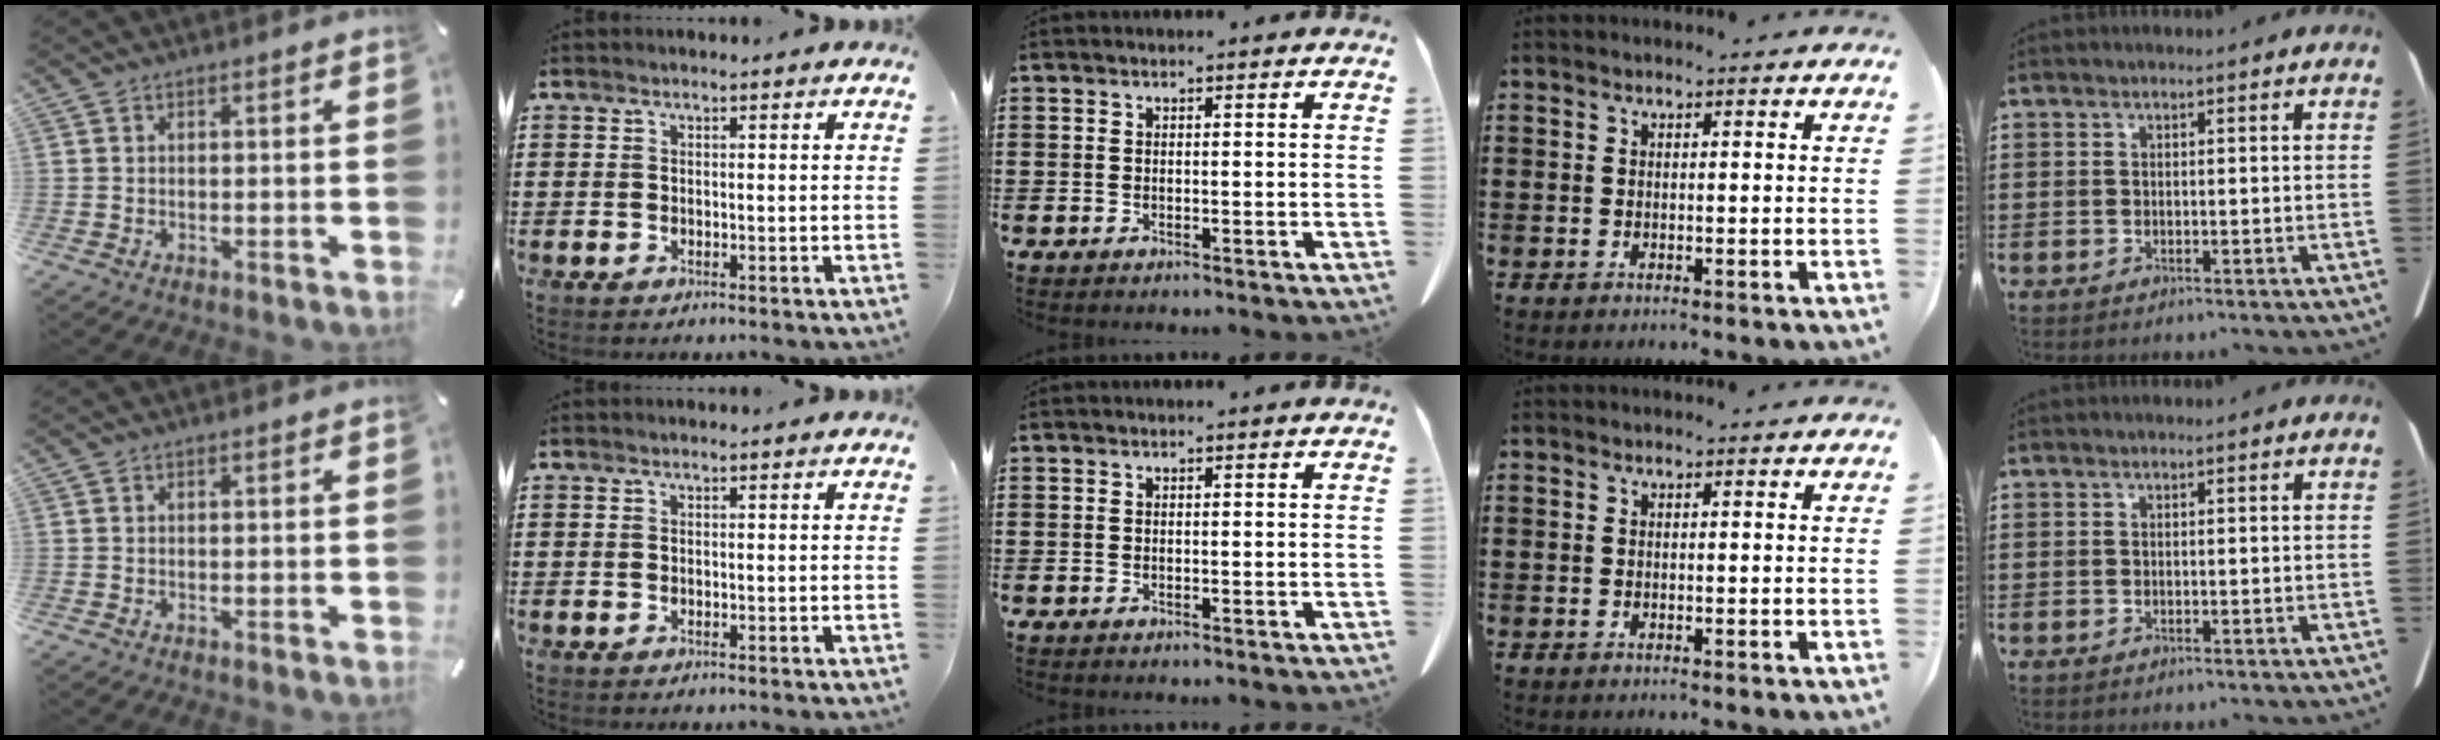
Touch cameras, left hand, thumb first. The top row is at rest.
{}